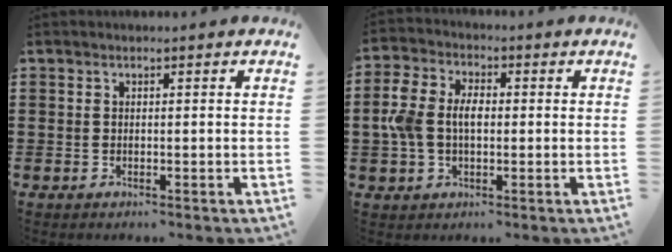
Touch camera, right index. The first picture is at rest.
{"total": 6.0, "force": [-0.3, 4.0, 4.5], "torque": [-0.119, 0.004, -0.016]}